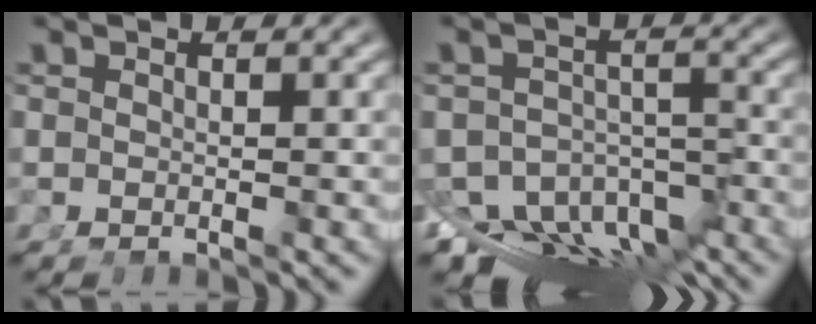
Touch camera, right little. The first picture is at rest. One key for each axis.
{"total": 11.7, "fx": -6.1, "fy": 7.8, "fz": 6.1, "tx": -0.091, "ty": -0.032, "tz": -0.090}